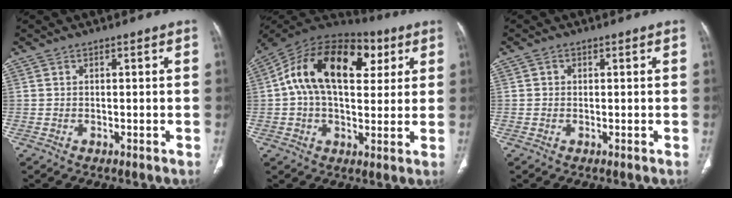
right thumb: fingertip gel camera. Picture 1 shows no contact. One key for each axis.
{"total": 22.0, "fx": 6.0, "fy": 13.0, "fz": 16.6, "tx": -0.270, "ty": 0.031, "tz": 0.088}
{"total": 0.8, "fx": 0.1, "fy": 0.7, "fz": 0.3, "tx": 0.000, "ty": 0.002, "tz": 0.001}